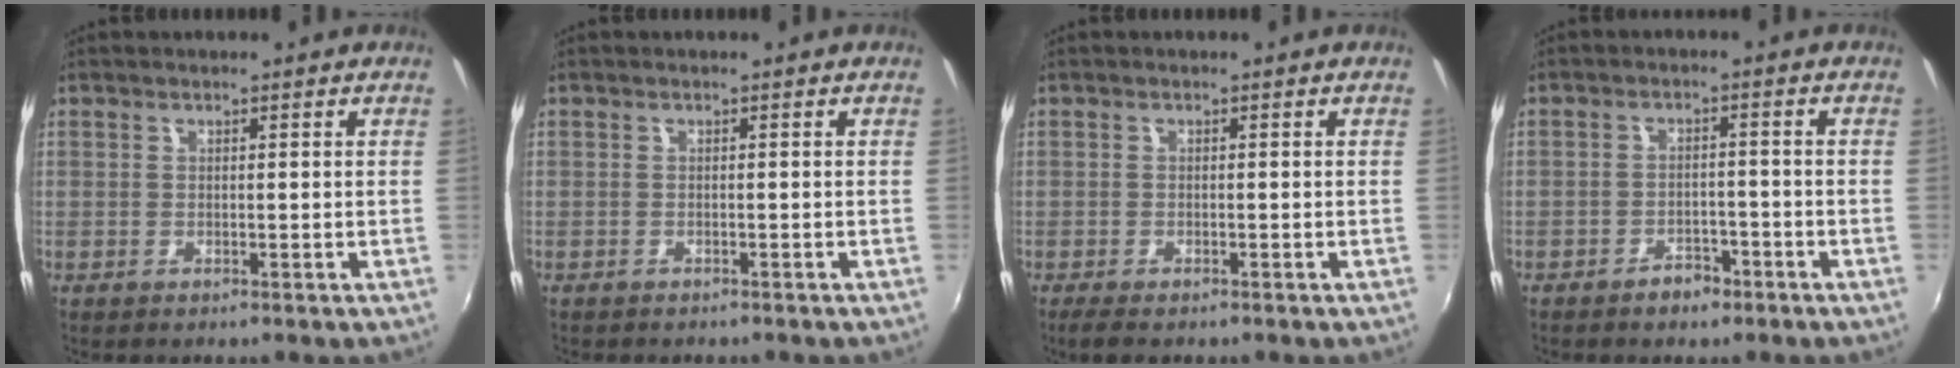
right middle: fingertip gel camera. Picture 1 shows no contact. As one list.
[{"total": 1.1, "force": [-1.0, 0.3, 0.3], "torque": [-0.010, -0.003, -0.014]}, {"total": 3.2, "force": [-2.4, 1.0, 1.9], "torque": [-0.042, -0.014, -0.041]}, {"total": 3.6, "force": [-2.7, 1.9, 1.5], "torque": [-0.034, 0.006, -0.034]}]